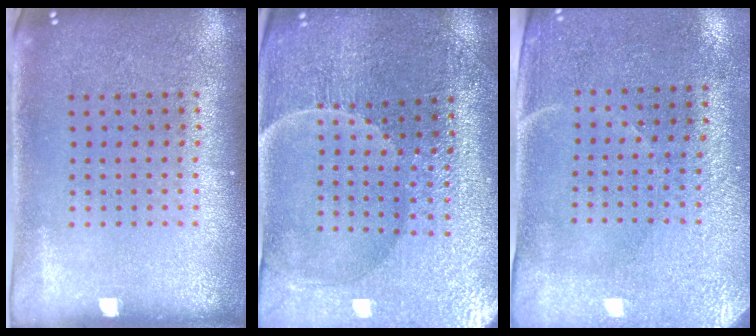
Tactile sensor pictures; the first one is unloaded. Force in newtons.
{"total": 3.5, "press": 3.5, "slide": 0.2}
{"total": 2.9, "press": 2.5, "slide": 1.5}